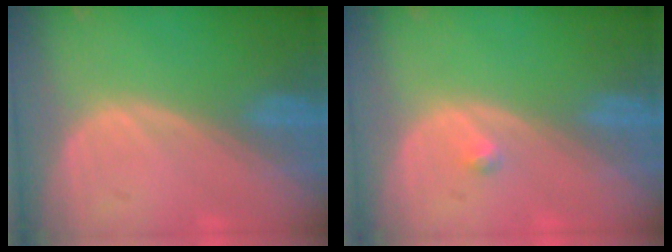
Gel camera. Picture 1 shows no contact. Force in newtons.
{"total": 0.8, "press": 0.8, "slide": 0.2}